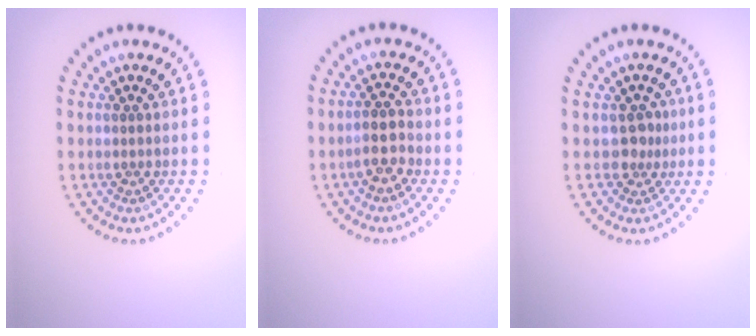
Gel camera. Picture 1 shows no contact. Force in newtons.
{"total": 2.1, "press": 2.0, "slide": 0.7}
{"total": 1.7, "press": 1.3, "slide": 1.1}